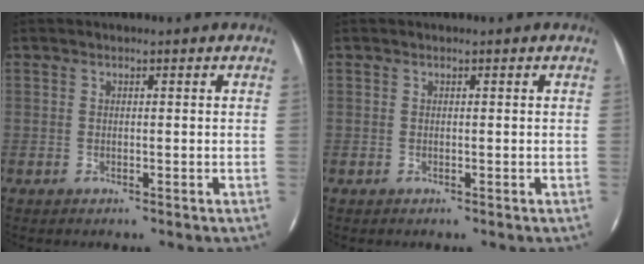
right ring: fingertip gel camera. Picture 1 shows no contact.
{"total": 0.0}